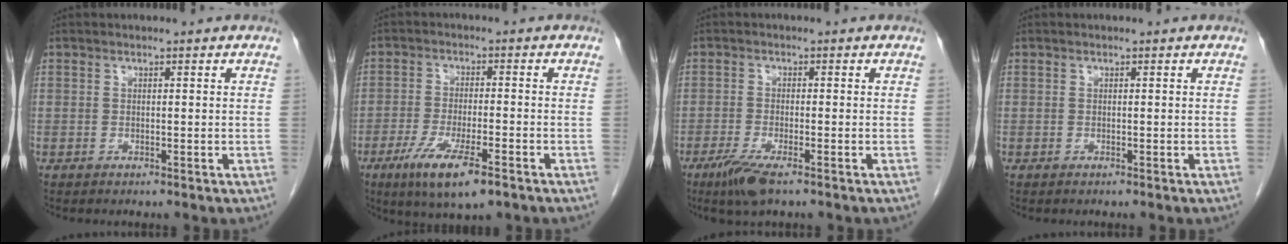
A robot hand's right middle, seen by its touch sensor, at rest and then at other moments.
{"total": 9.3, "force": [-5.3, 1.7, 7.4], "torque": [-0.136, -0.021, -0.086]}
{"total": 5.1, "force": [-3.3, 0.8, 3.8], "torque": [-0.080, -0.014, -0.061]}
{"total": 0.0}